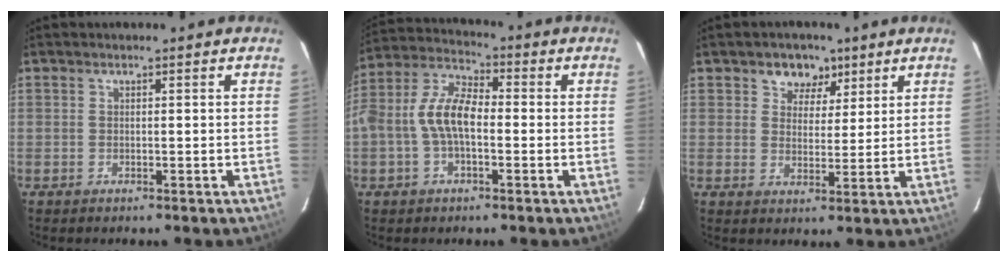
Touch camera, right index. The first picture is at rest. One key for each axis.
{"total": 9.2, "fx": -1.6, "fy": 4.7, "fz": 7.8, "tx": -0.166, "ty": 0.021, "tz": -0.032}
{"total": 5.7, "fx": 3.3, "fy": 4.3, "fz": 1.7, "tx": -0.020, "ty": 0.002, "tz": 0.051}